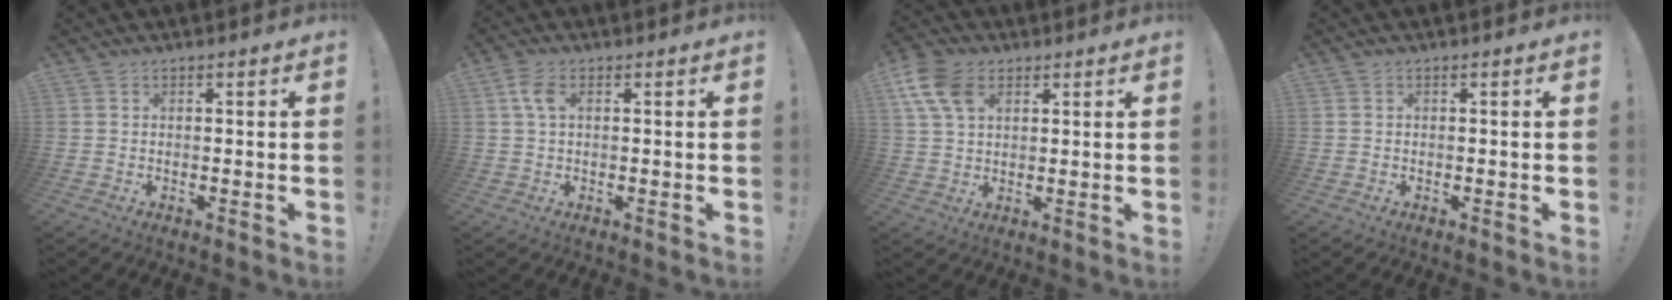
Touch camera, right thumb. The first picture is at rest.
{"total": 4.5, "force": [1.3, 2.5, 3.6], "torque": [-0.075, 0.003, 0.020]}
{"total": 10.6, "force": [4.5, 6.8, 6.7], "torque": [-0.132, -0.003, 0.088]}
{"total": 0.0}